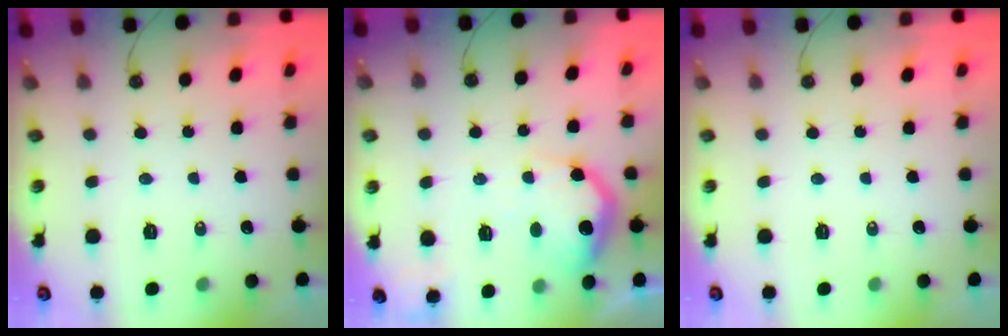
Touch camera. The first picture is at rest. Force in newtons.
{"total": 16.0, "press": 15.9, "slide": 1.1}
{"total": 0.0}